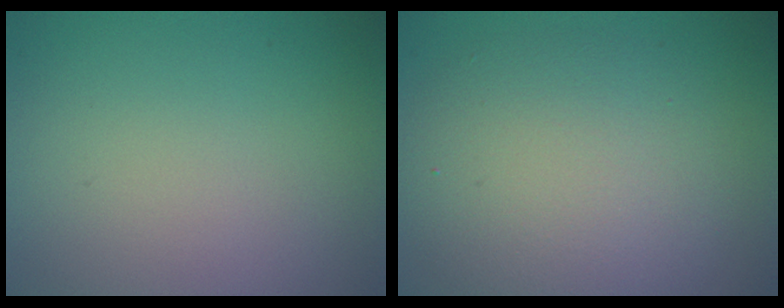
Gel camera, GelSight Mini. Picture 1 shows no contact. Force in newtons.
{"total": 6.2, "press": 6.2, "slide": 0.6}